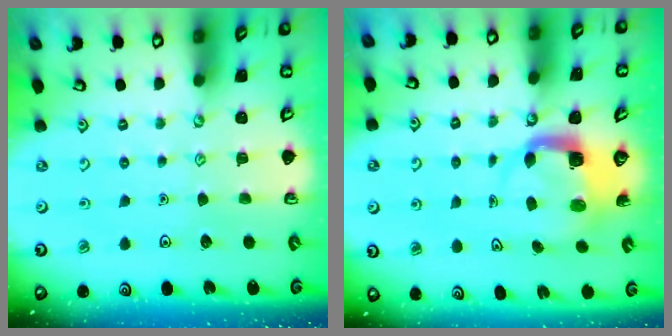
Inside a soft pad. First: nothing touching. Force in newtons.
{"total": 4.1, "press": 4.0, "slide": 0.4}